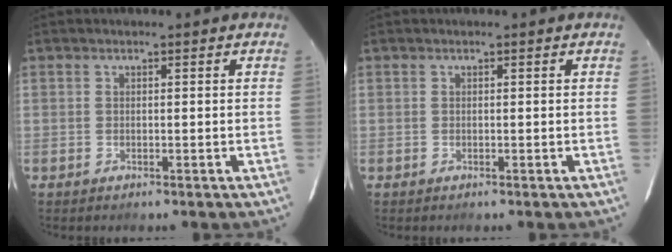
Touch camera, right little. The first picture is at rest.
{"total": 0.0}